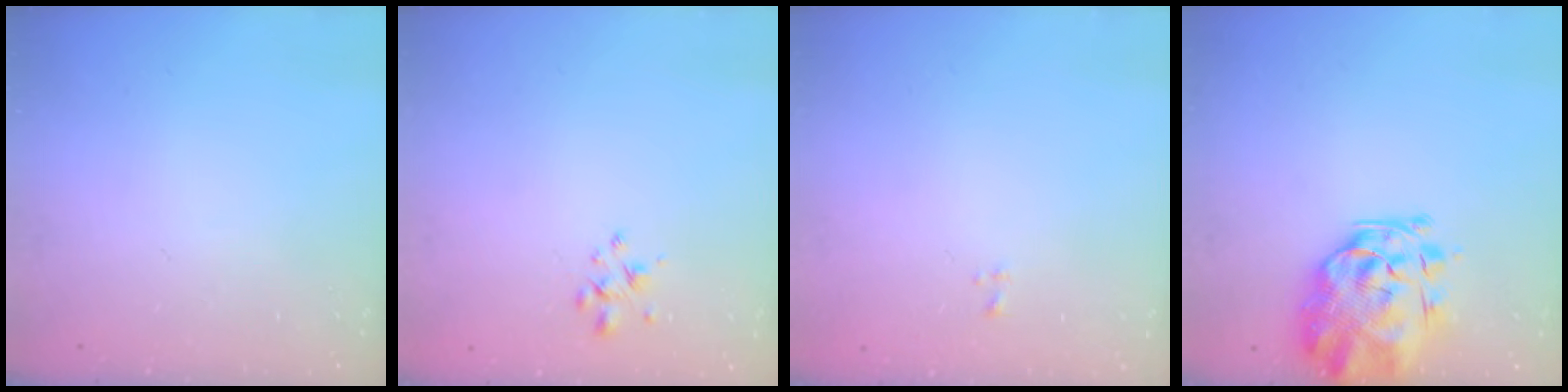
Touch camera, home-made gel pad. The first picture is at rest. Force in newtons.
{"total": 2.6, "press": 2.5, "slide": 0.7}
{"total": 0.0}
{"total": 2.5, "press": 2.3, "slide": 1.0}